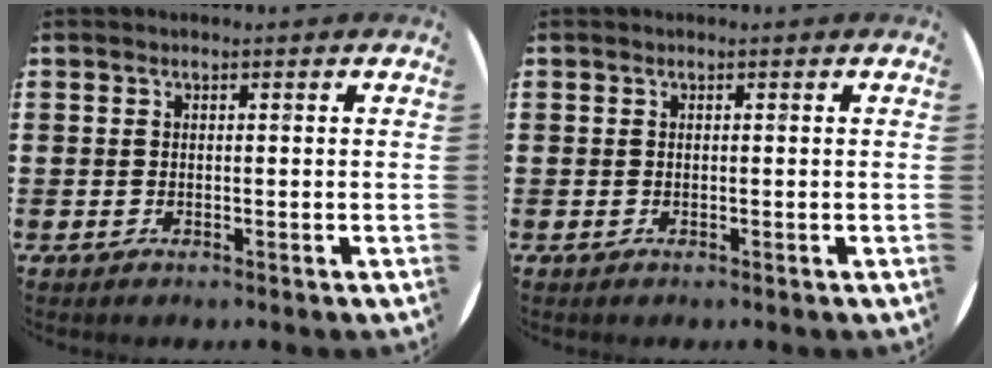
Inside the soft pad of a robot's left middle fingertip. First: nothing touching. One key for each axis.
{"total": 0.0}